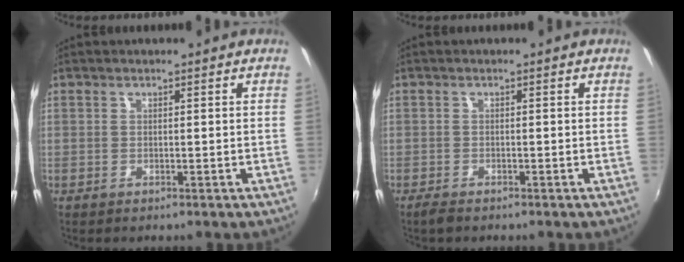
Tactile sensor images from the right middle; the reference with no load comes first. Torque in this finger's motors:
{"motor_torque": [0.15, -0.14, 0.01, 0.02]}